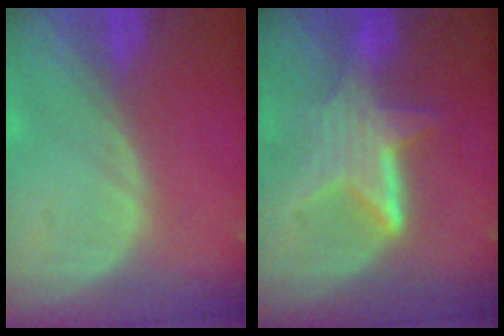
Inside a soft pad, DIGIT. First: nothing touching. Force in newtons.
{"total": 6.2, "press": 6.0, "slide": 1.4}